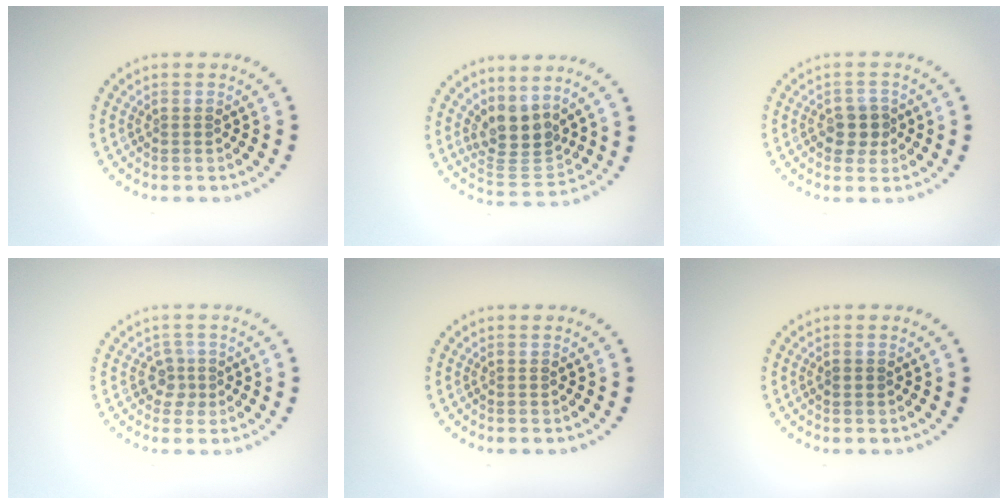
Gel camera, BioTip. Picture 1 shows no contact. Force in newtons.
{"total": 3.9, "press": 3.1, "slide": 2.3}
{"total": 2.3, "press": 2.1, "slide": 0.8}
{"total": 1.8, "press": 1.3, "slide": 1.2}
{"total": 0.0}
{"total": 0.9, "press": 0.9, "slide": 0.2}